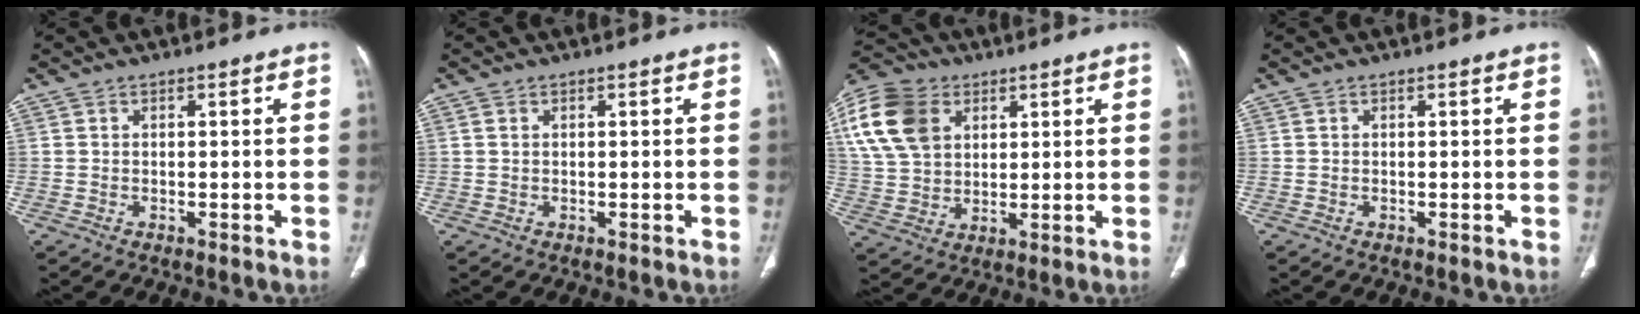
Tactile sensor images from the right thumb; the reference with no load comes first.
{"total": 0.6, "force": [0.2, 0.5, 0.3], "torque": [-0.006, 0.005, 0.004]}
{"total": 15.6, "force": [5.7, 11.4, 9.1], "torque": [-0.172, 0.001, 0.107]}
{"total": 0.0}